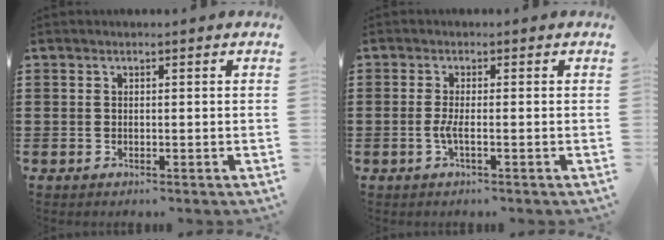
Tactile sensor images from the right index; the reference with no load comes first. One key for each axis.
{"total": 2.3, "fx": -0.7, "fy": 0.1, "fz": 2.1, "tx": -0.055, "ty": -0.008, "tz": -0.019}